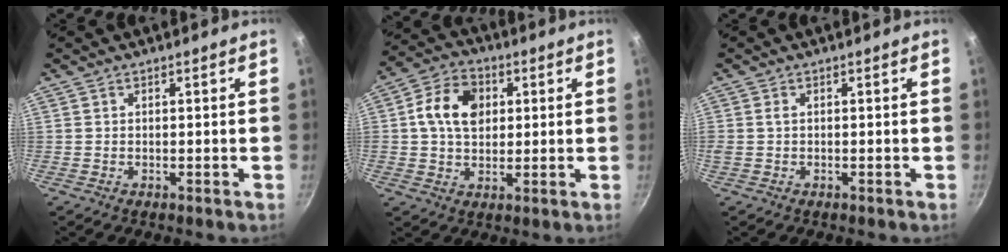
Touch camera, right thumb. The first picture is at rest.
{"total": 10.4, "force": [2.0, 7.7, 6.6], "torque": [-0.097, 0.007, 0.022]}
{"total": 0.8, "force": [0.0, 0.6, 0.6], "torque": [-0.012, 0.000, -0.001]}